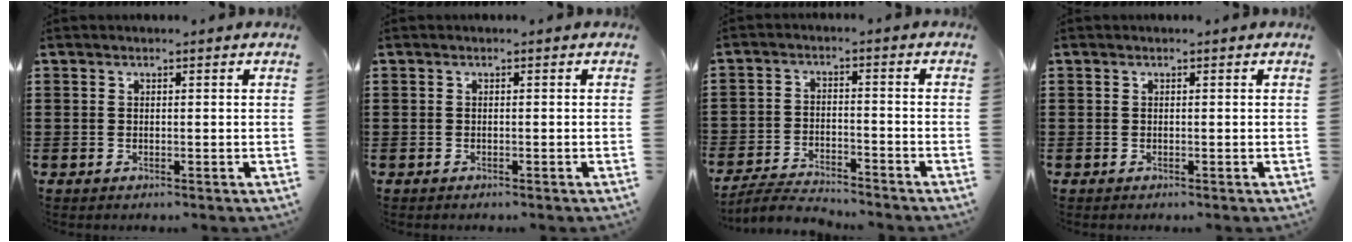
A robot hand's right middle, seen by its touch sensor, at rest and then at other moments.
{"total": 0.0}
{"total": 4.3, "force": [-4.2, 0.6, 0.7], "torque": [-0.022, 0.003, -0.089]}
{"total": 0.0}